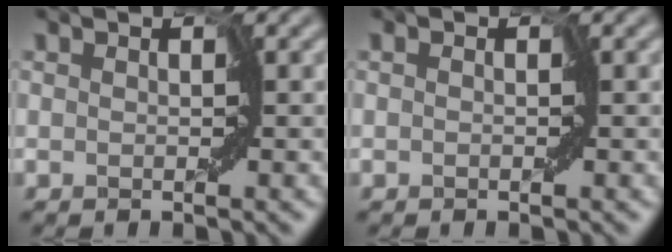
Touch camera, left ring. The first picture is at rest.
{"total": 0.0}